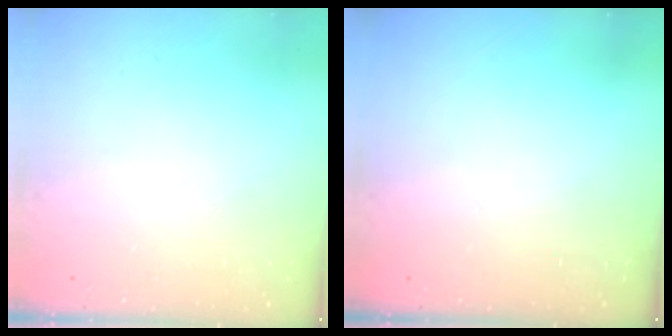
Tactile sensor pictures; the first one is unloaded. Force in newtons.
{"total": 0.0}